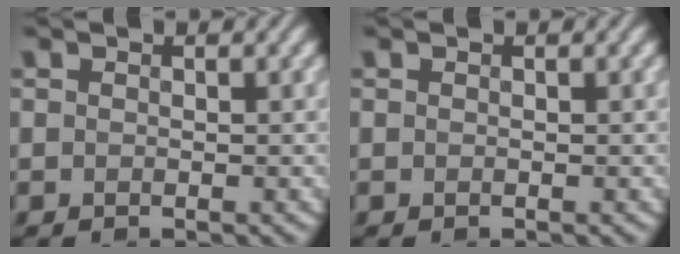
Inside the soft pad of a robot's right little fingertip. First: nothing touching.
{"total": 0.0}